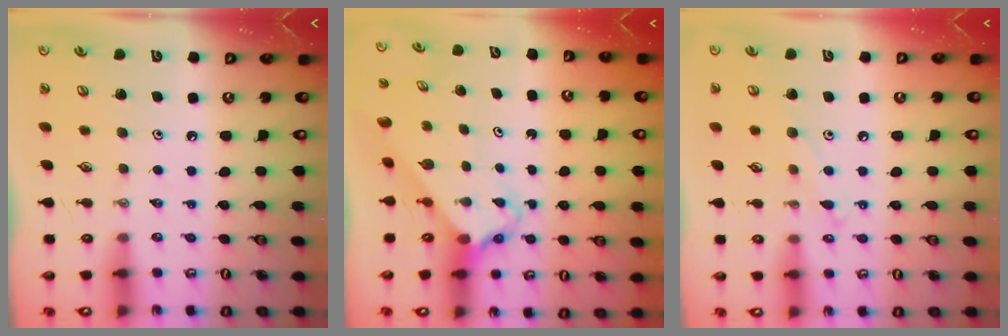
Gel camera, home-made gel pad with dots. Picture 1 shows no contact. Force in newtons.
{"total": 2.5, "press": 2.5, "slide": 0.2}
{"total": 6.9, "press": 6.9, "slide": 0.6}